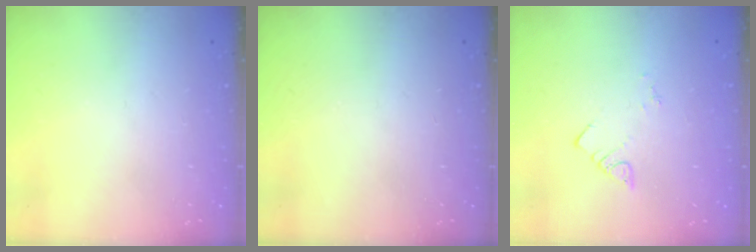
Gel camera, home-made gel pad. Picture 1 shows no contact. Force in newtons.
{"total": 0.0}
{"total": 2.1, "press": 2.0, "slide": 0.4}